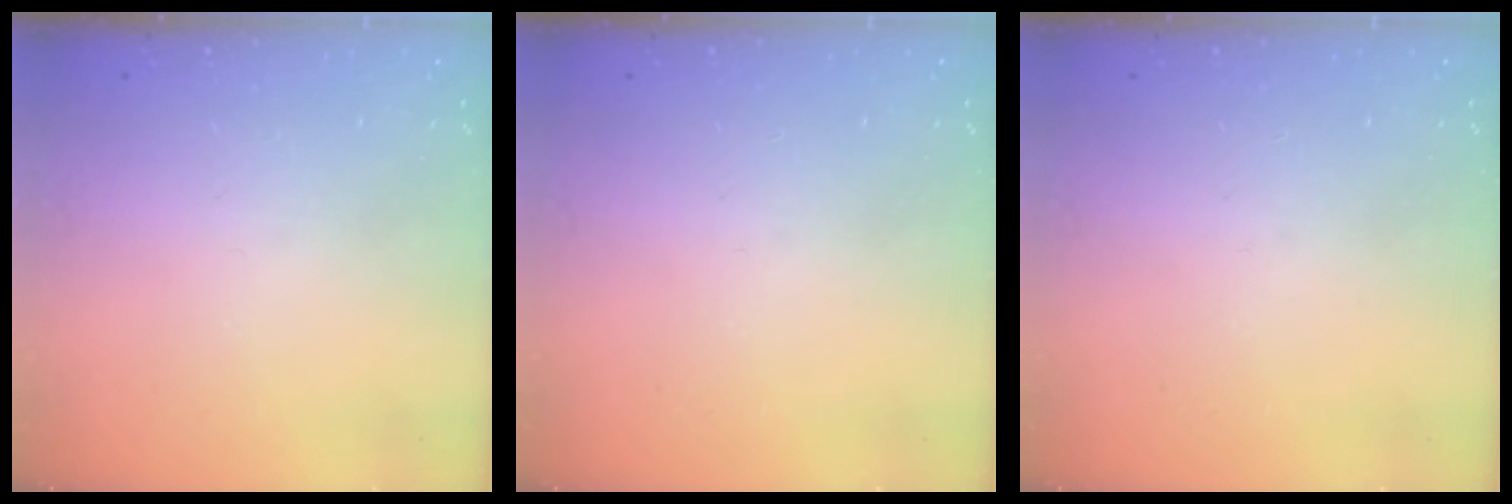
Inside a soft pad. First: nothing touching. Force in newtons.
{"total": 0.0}
{"total": 0.0}